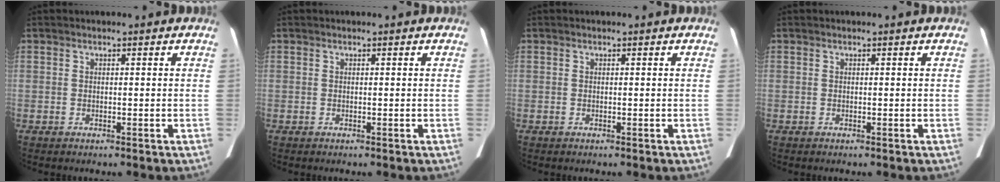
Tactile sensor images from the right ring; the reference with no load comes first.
{"total": 0.0}
{"total": 0.0}
{"total": 0.0}